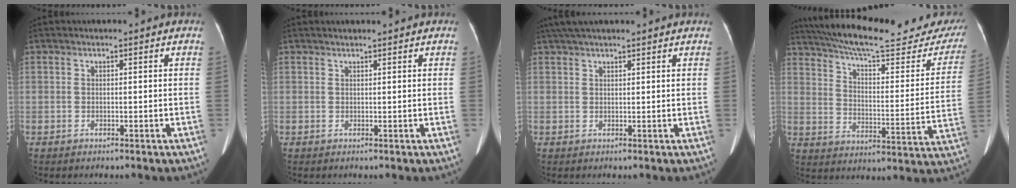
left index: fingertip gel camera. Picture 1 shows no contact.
{"total": 2.0, "force": [1.8, 0.1, 0.9], "torque": [-0.005, 0.019, 0.026]}
{"total": 8.5, "force": [7.3, 0.9, 4.4], "torque": [-0.069, 0.044, 0.107]}
{"total": 29.6, "force": [25.8, 6.1, 13.1], "torque": [-0.212, -0.042, 0.328]}